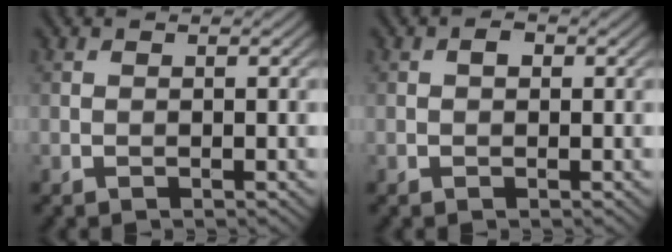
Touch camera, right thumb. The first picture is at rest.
{"total": 1.1, "force": [0.1, 0.8, 0.7], "torque": [-0.009, 0.000, -0.002]}